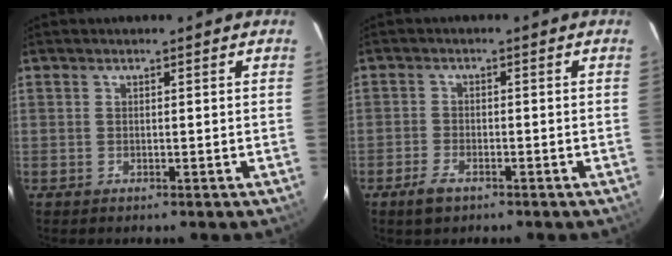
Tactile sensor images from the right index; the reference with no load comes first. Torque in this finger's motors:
{"motor_torque": [0.19, -0.21, 0.08, 0.02]}